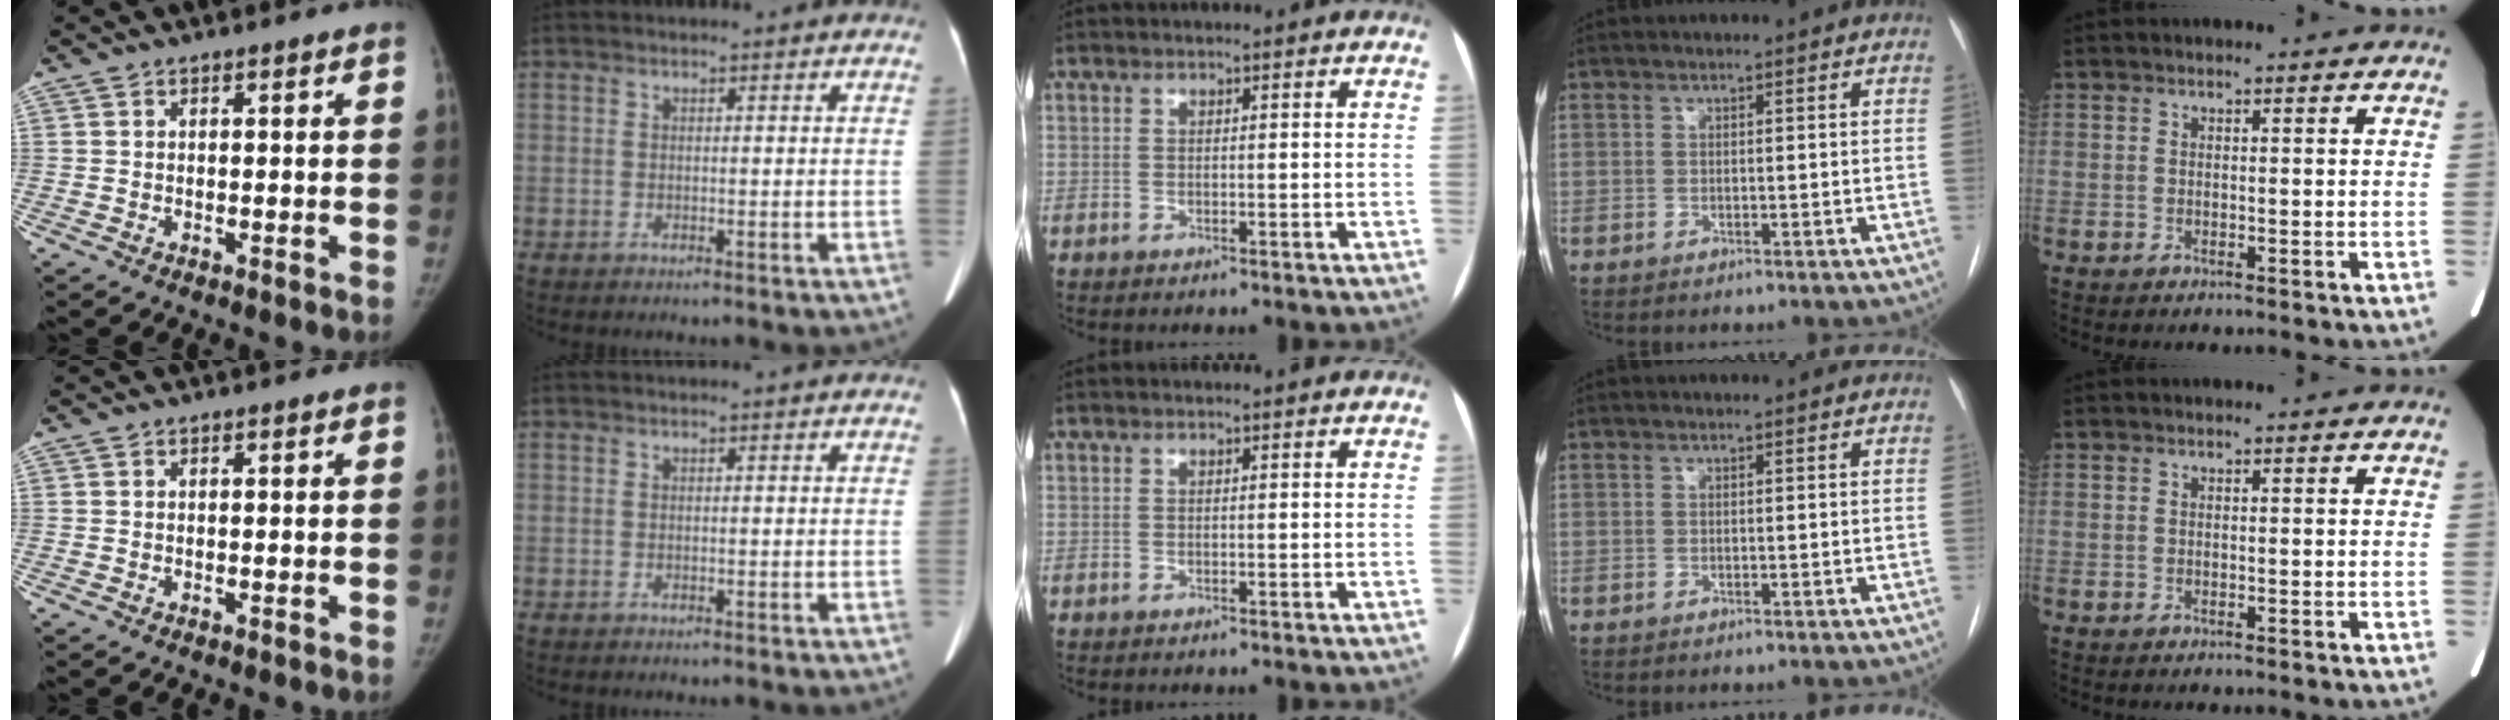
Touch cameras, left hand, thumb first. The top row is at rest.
{}